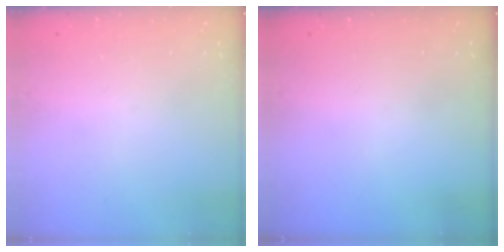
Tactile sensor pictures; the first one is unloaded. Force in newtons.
{"total": 0.0}